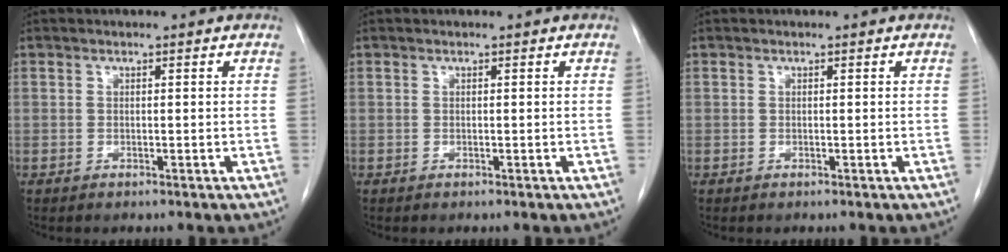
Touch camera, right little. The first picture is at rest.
{"total": 0.0}
{"total": 0.0}